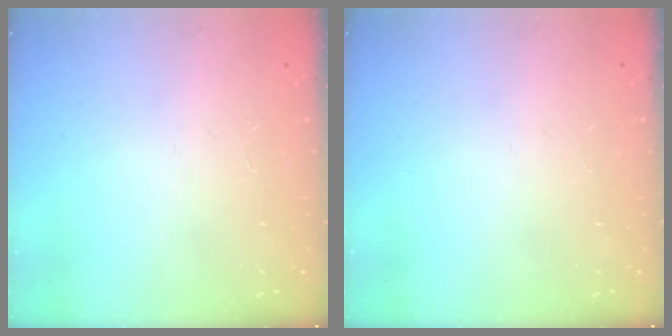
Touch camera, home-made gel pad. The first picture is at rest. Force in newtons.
{"total": 0.0}